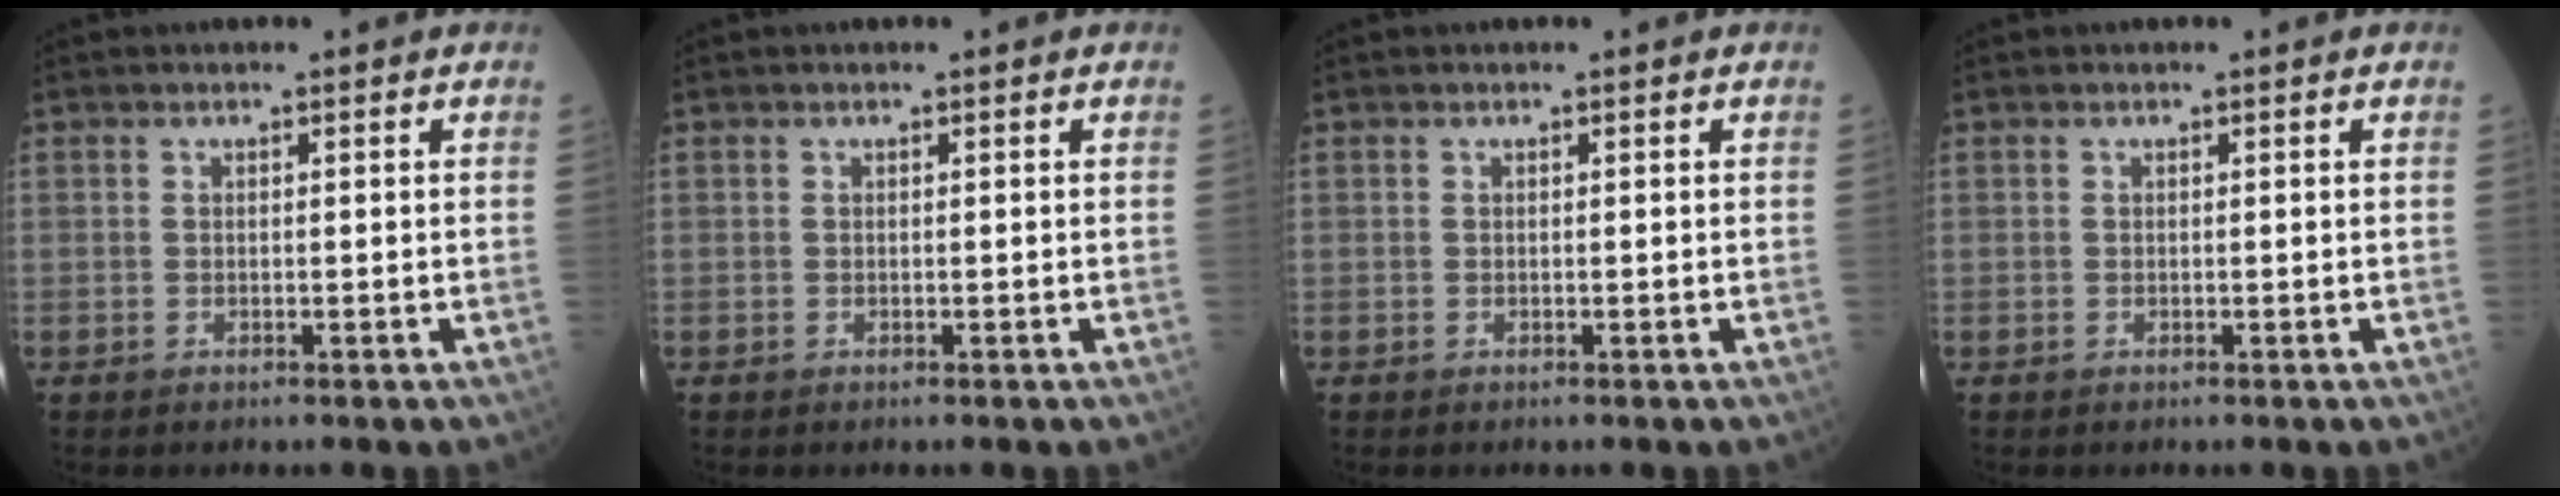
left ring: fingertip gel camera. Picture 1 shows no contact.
{"total": 0.0}
{"total": 0.0}
{"total": 0.0}